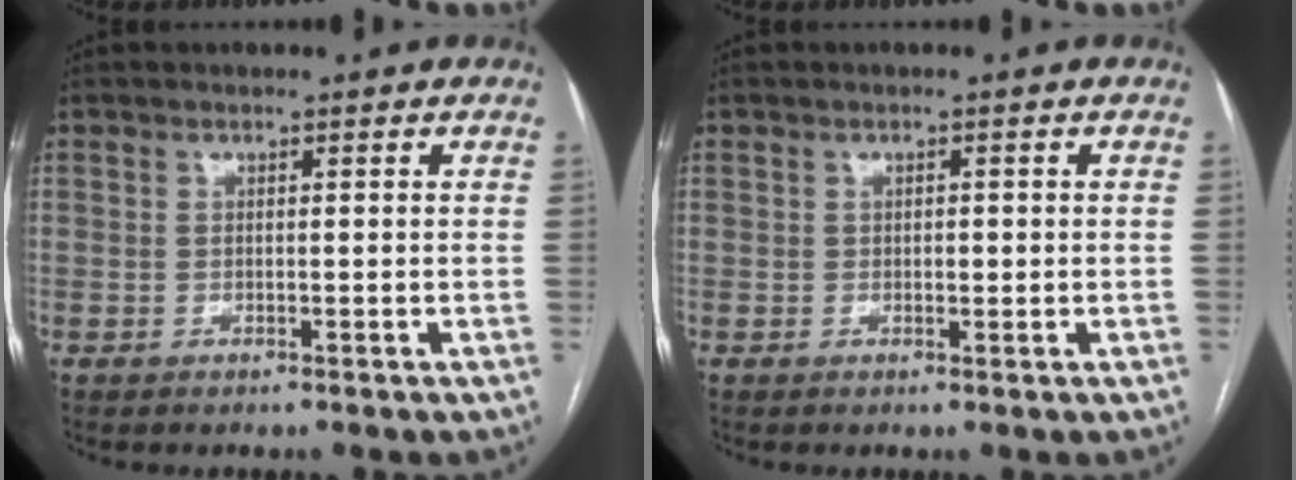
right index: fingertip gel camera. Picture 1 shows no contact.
{"total": 1.0, "force": [-0.1, 0.6, 0.8], "torque": [-0.013, 0.001, -0.001]}